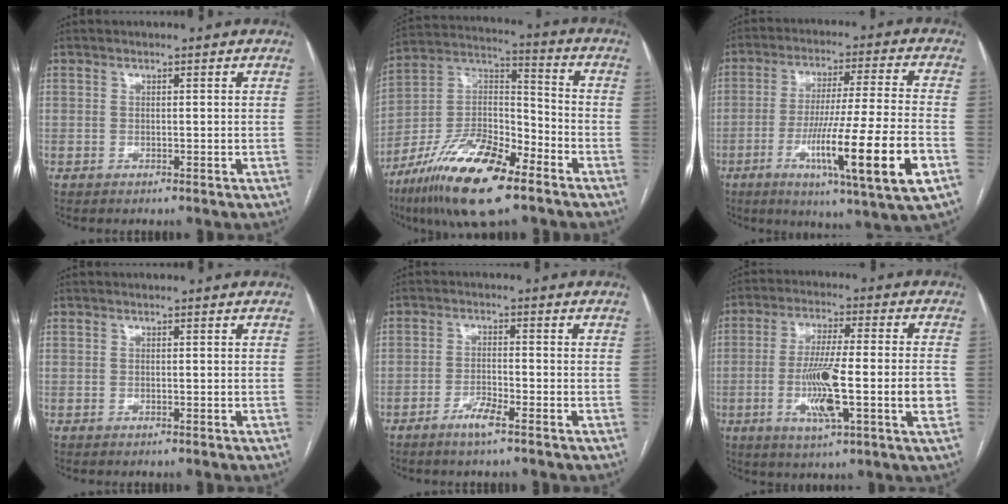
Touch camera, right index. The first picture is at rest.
{"total": 20.7, "force": [-13.3, 6.5, 14.5], "torque": [-0.289, 0.002, -0.240]}
{"total": 18.4, "force": [-6.6, -0.6, 17.1], "torque": [-0.282, -0.025, -0.107]}
{"total": 0.0}
{"total": 3.5, "force": [-2.4, 0.1, 2.5], "torque": [-0.050, -0.003, -0.048]}
{"total": 14.2, "force": [-3.0, 0.8, 13.9], "torque": [-0.248, -0.004, -0.051]}